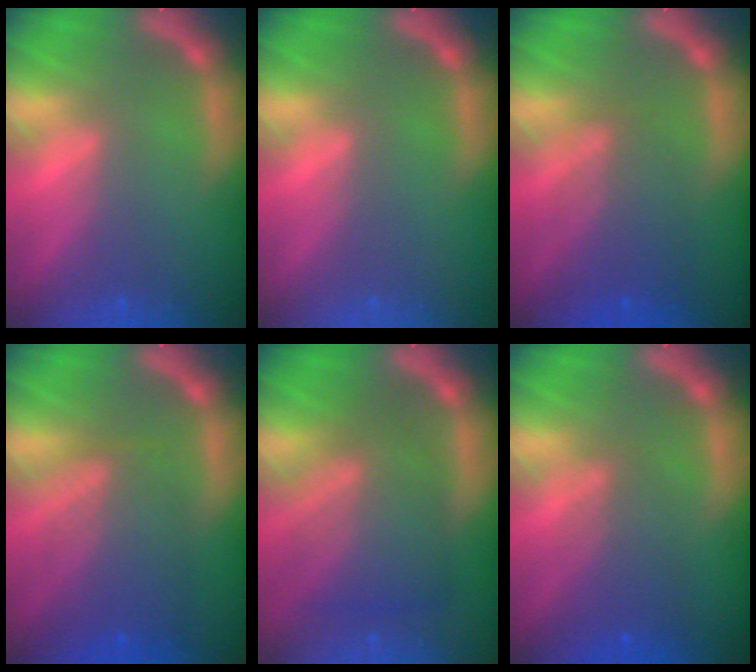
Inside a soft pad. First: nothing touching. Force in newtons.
{"total": 0.0}
{"total": 5.1}
{"total": 6.6}
{"total": 7.6}
{"total": 4.0}